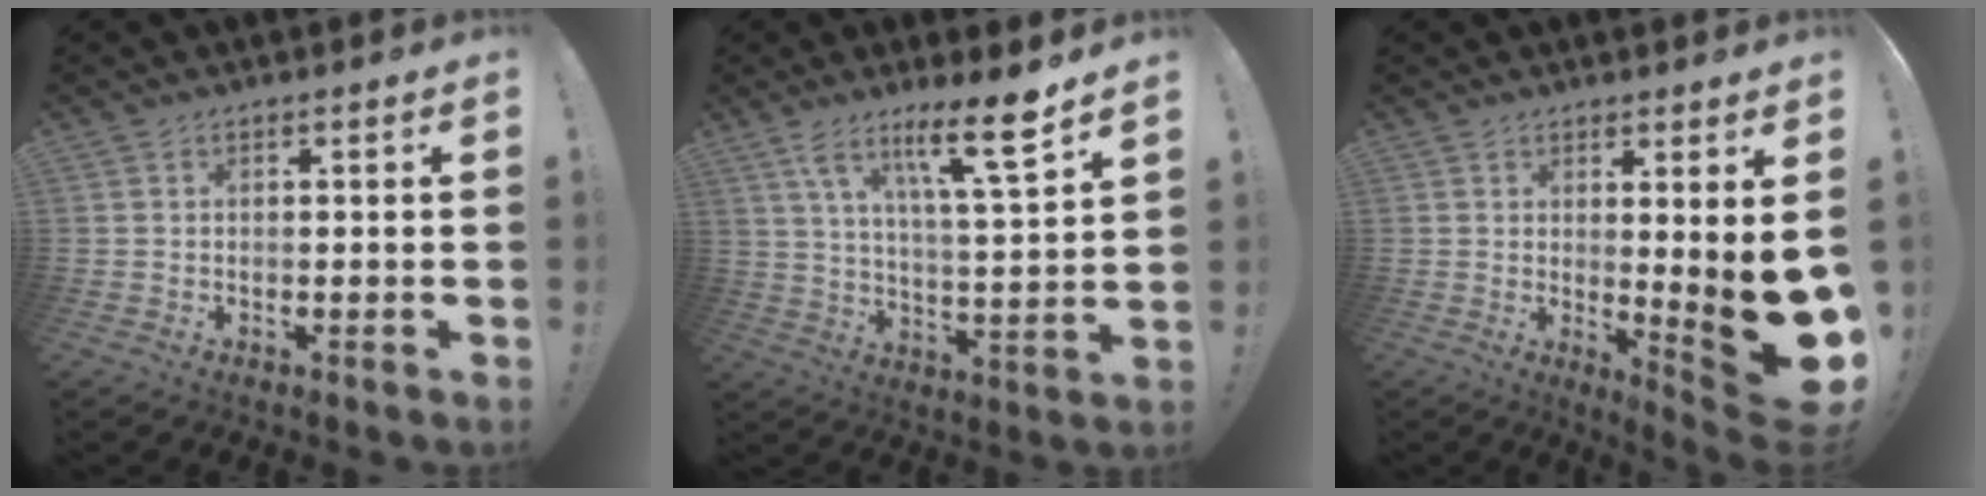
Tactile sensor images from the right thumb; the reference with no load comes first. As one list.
[{"total": 14.6, "force": [9.0, 1.3, 11.4], "torque": [-0.187, -0.055, 0.136]}, {"total": 8.3, "force": [0.4, 0.1, 8.2], "torque": [-0.104, -0.041, 0.004]}]